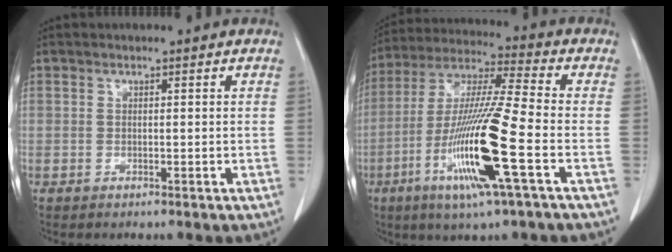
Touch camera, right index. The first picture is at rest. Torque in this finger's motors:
{"motor_torque": [1.83, -0.31, 1.05, 0.21]}